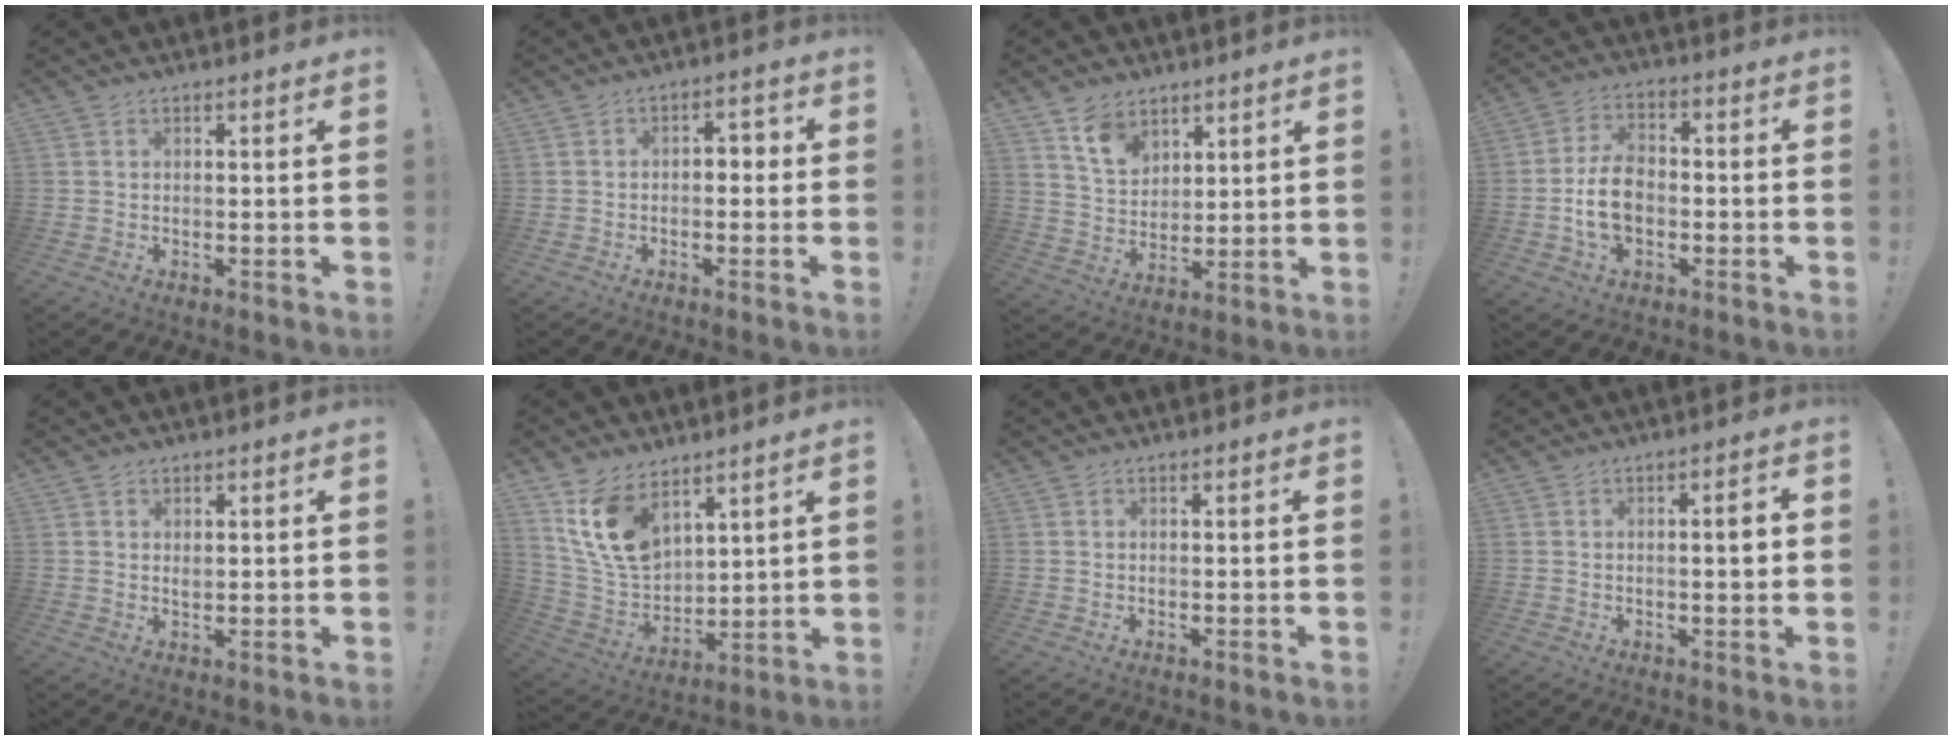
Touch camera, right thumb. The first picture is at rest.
{"total": 3.3, "force": [-1.0, 2.3, 2.2], "torque": [-0.024, 0.007, -0.024]}
{"total": 9.7, "force": [6.6, 6.1, 3.6], "torque": [-0.066, -0.035, 0.129]}
{"total": 10.5, "force": [-2.3, 7.3, 7.2], "torque": [-0.127, 0.010, -0.042]}
{"total": 1.3, "force": [0.9, 0.8, 0.5], "torque": [0.005, -0.004, 0.014]}
{"total": 15.6, "force": [9.0, 9.8, 8.3], "torque": [-0.170, -0.042, 0.179]}
{"total": 0.0}
{"total": 4.2, "force": [0.4, 0.5, 4.1], "torque": [-0.059, -0.002, 0.001]}